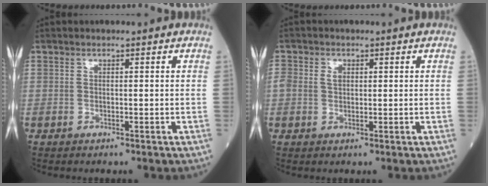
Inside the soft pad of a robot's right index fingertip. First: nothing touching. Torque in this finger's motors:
{"motor_torque": [0.22, 0.01, 0.03, 0.02]}